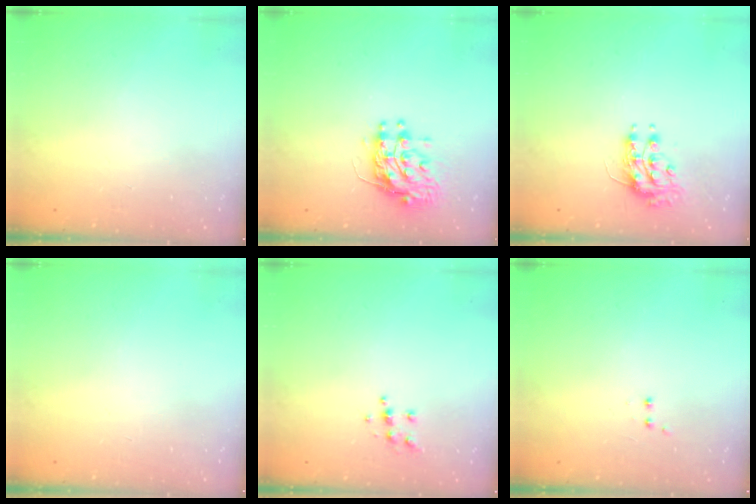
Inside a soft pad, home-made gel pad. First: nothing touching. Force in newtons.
{"total": 10.6, "press": 10.5, "slide": 0.8}
{"total": 8.5, "press": 8.5, "slide": 0.6}
{"total": 0.0}
{"total": 5.1, "press": 5.1, "slide": 0.5}
{"total": 2.0, "press": 1.8, "slide": 0.9}